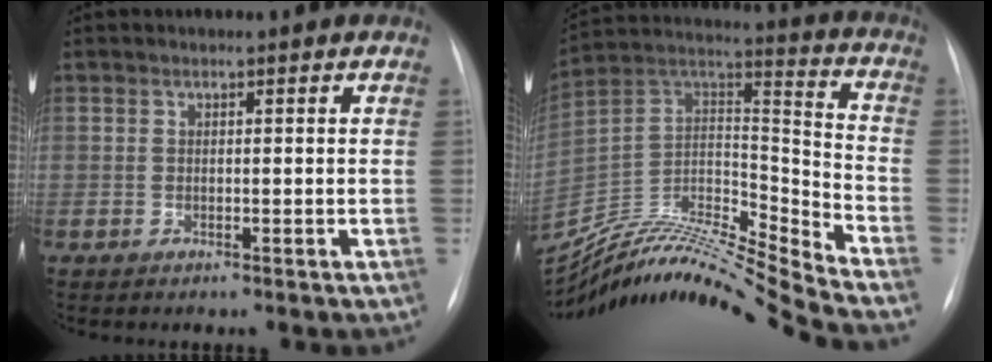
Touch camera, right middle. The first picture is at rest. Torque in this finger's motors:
{"motor_torque": [0.00, -2.03, -0.21, 0.01]}